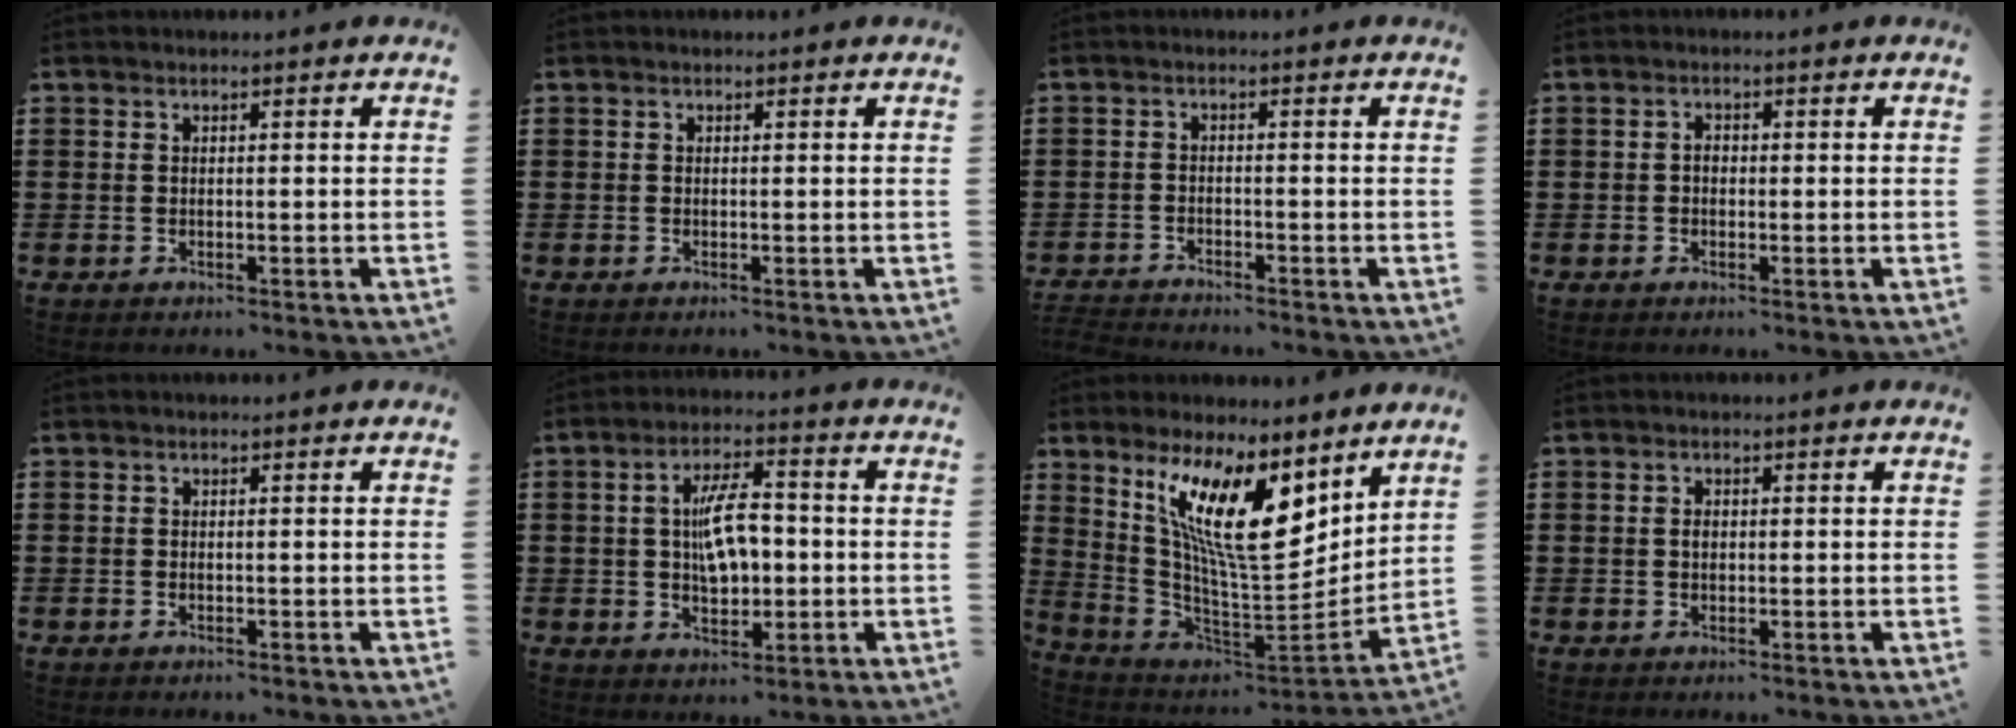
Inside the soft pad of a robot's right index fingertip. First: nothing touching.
{"total": 0.0}
{"total": 1.9, "force": [-1.9, 0.0, -0.2], "torque": [-0.002, 0.001, -0.041]}
{"total": 1.4, "force": [-0.2, 0.9, 1.0], "torque": [-0.021, 0.003, -0.005]}
{"total": 0.0}
{"total": 7.7, "force": [0.3, 3.5, 6.9], "torque": [-0.113, 0.004, 0.003]}
{"total": 14.5, "force": [7.2, 4.4, 11.8], "torque": [-0.229, -0.035, 0.126]}
{"total": 1.2, "force": [0.1, 0.8, 0.9], "torque": [-0.020, 0.004, 0.001]}